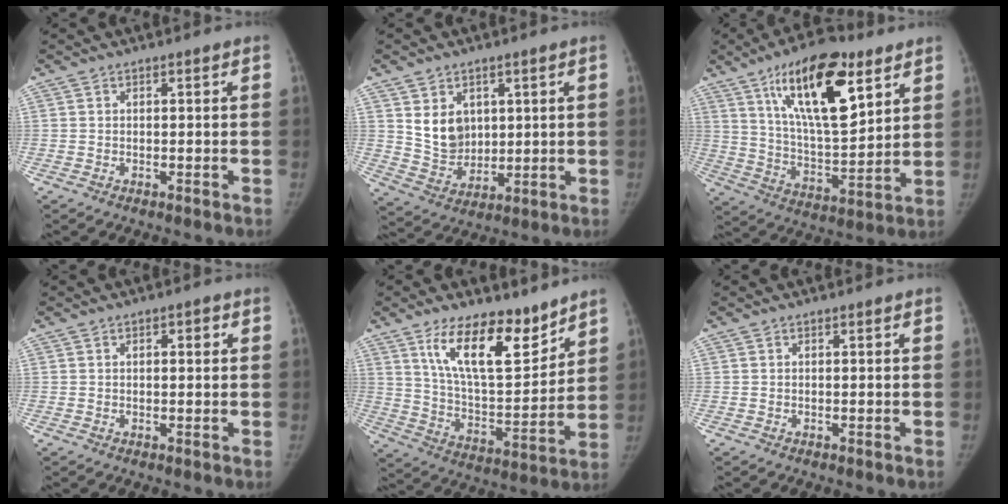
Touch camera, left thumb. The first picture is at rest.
{"total": 8.6, "force": [2.8, 6.7, 4.6], "torque": [-0.052, -0.027, 0.069]}
{"total": 21.5, "force": [10.8, 8.1, 16.7], "torque": [-0.244, -0.047, 0.187]}
{"total": 2.3, "force": [0.7, 1.1, 1.9], "torque": [-0.021, 0.002, 0.008]}
{"total": 16.9, "force": [11.2, 6.7, 10.8], "torque": [-0.136, -0.083, 0.202]}
{"total": 0.0}